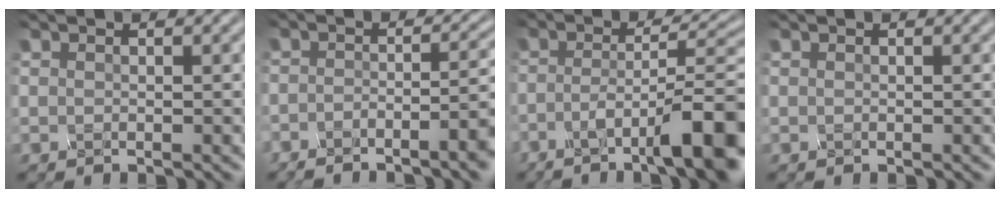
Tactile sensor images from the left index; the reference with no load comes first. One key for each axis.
{"total": 4.9, "fx": -4.2, "fy": 0.6, "fz": 2.6, "tx": -0.037, "ty": 0.000, "tz": -0.046}
{"total": 9.2, "fx": -5.0, "fy": 1.4, "fz": 7.5, "tx": -0.123, "ty": 0.007, "tz": -0.064}
{"total": 0.0}